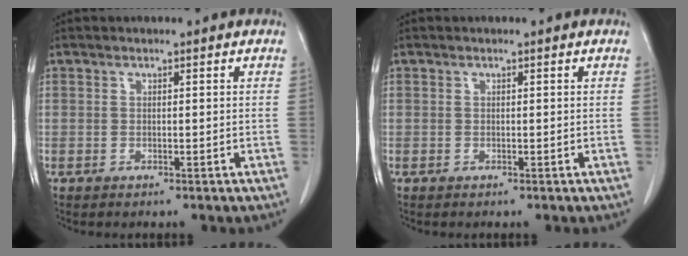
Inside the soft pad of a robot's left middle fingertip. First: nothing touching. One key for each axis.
{"total": 0.0}